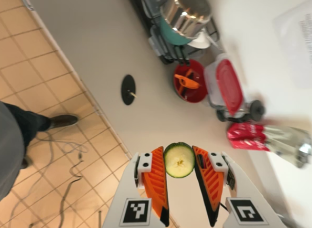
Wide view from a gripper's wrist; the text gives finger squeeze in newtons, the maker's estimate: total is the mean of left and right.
{"total": 6.5, "left": 6.2, "right": 6.9}